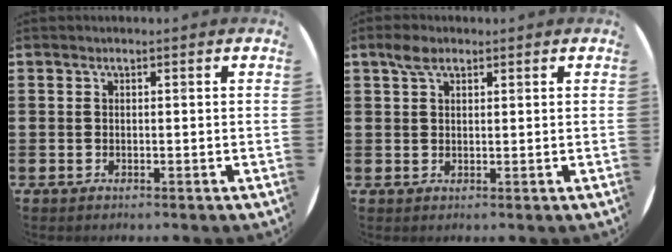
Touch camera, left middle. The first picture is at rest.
{"total": 2.7, "force": [1.8, 1.3, 1.4], "torque": [-0.023, 0.004, 0.032]}